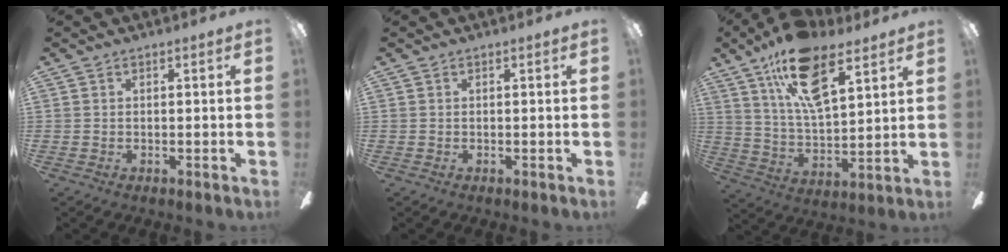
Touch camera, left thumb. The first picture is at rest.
{"total": 0.0}
{"total": 18.2, "force": [10.8, 8.1, 12.3], "torque": [-0.212, -0.035, 0.187]}